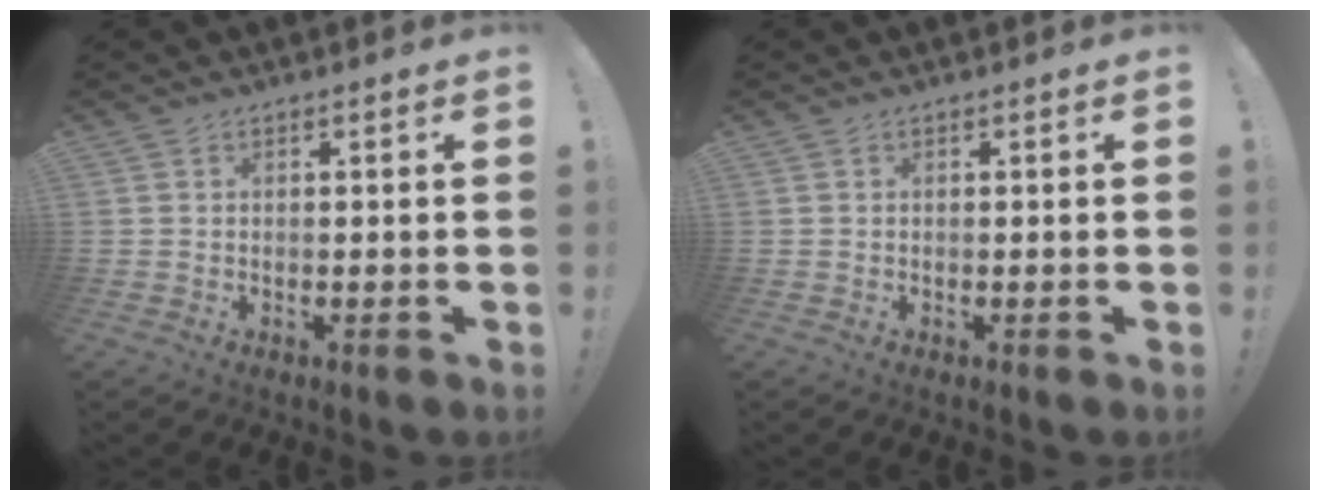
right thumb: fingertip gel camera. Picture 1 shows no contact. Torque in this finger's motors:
{"motor_torque": [0.00, 0.00, 0.00, 0.00, 0.00]}